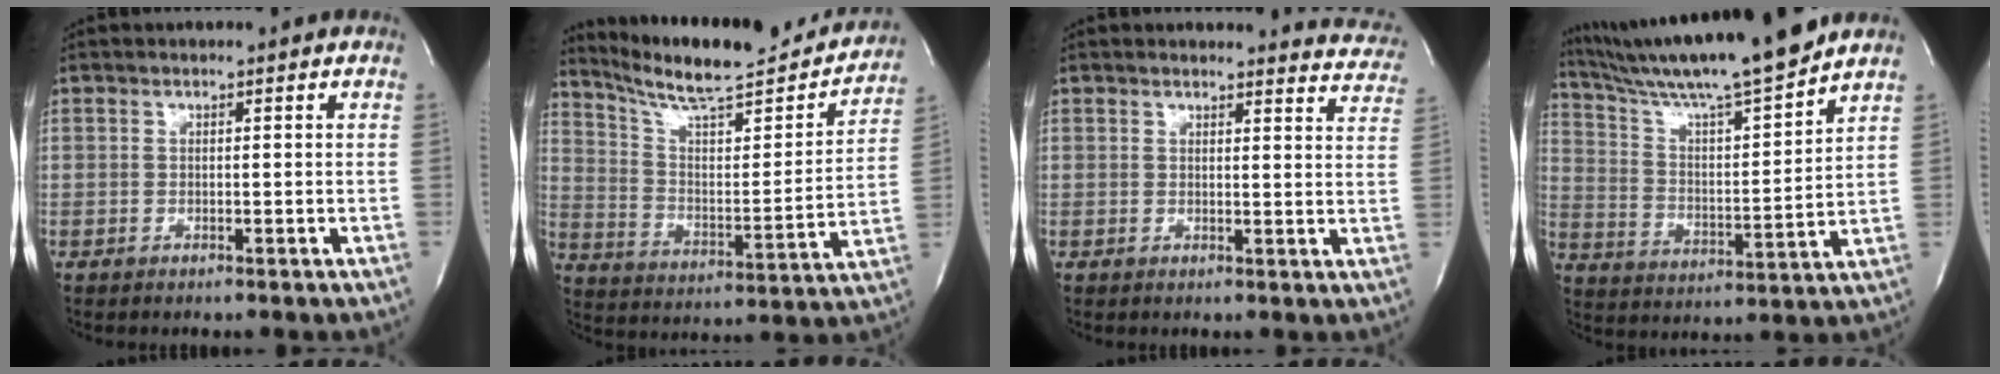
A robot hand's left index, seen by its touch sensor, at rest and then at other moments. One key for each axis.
{"total": 22.2, "fx": 19.9, "fy": 2.9, "fz": 9.5, "tx": -0.149, "ty": -0.026, "tz": 0.291}
{"total": 7.5, "fx": 7.4, "fy": 1.1, "fz": 0.1, "tx": 0.025, "ty": -0.056, "tz": 0.044}
{"total": 17.0, "fx": 14.9, "fy": -0.9, "fz": 8.2, "tx": -0.148, "ty": -0.012, "tz": 0.249}